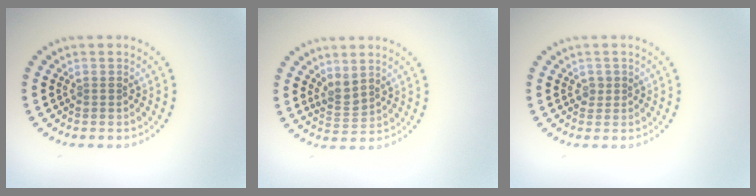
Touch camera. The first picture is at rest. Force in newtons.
{"total": 1.8, "press": 1.5, "slide": 1.1}
{"total": 0.9, "press": 0.8, "slide": 0.4}